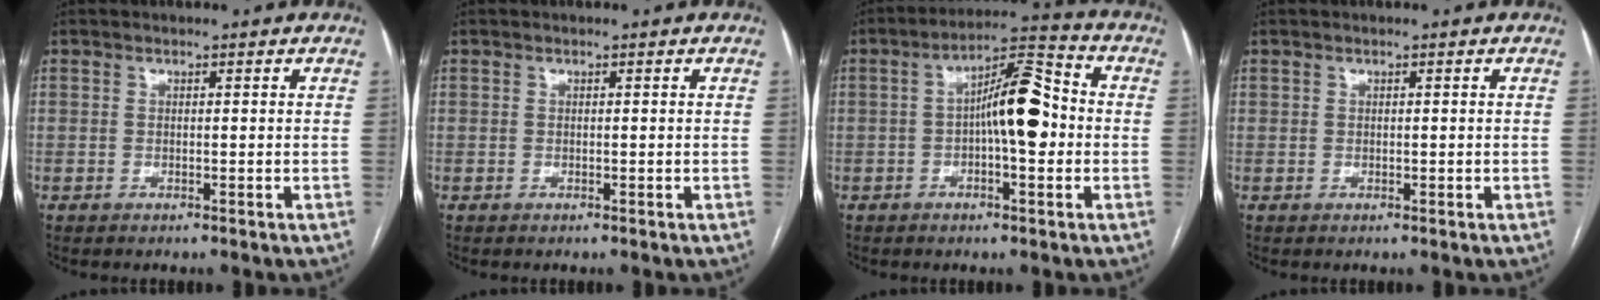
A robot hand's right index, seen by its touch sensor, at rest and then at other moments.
{"total": 0.0}
{"total": 10.1, "force": [-0.4, 2.5, 9.8], "torque": [-0.163, 0.026, -0.011]}
{"total": 0.6, "force": [0.2, 0.5, 0.3], "torque": [-0.007, 0.002, 0.007]}